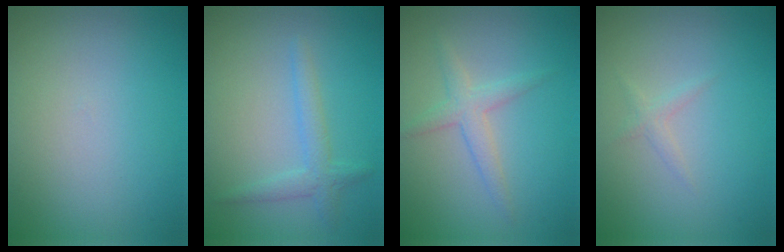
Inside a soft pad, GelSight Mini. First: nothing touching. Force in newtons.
{"total": 2.0, "press": 2.0, "slide": 0.1}
{"total": 2.2, "press": 2.2, "slide": 0.1}
{"total": 0.8, "press": 0.8, "slide": 0.0}